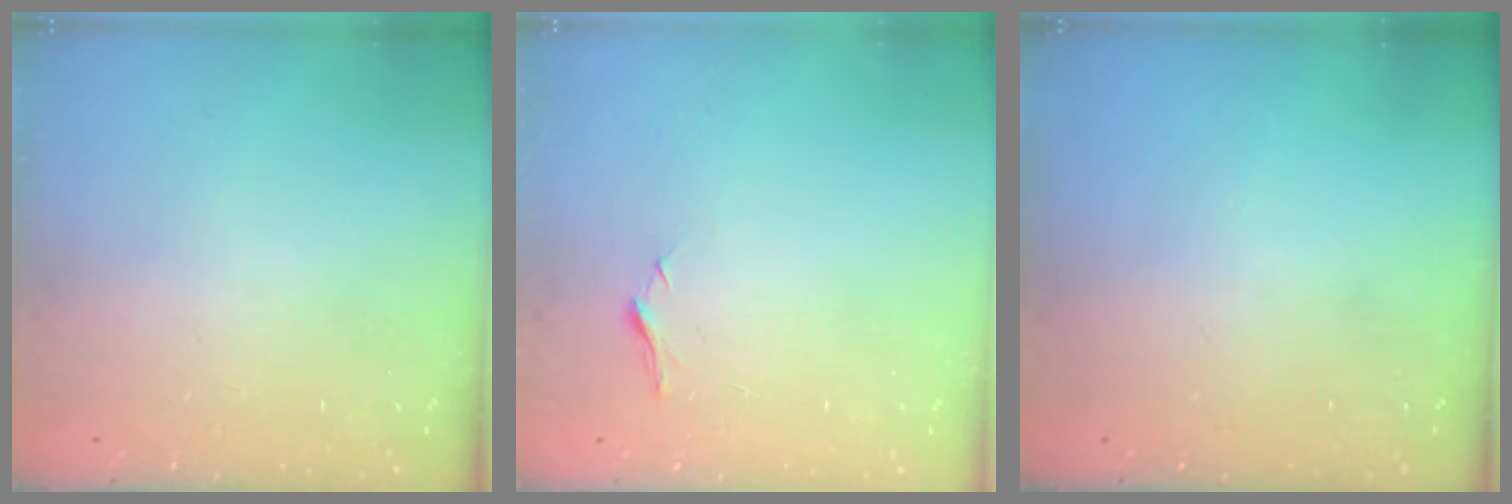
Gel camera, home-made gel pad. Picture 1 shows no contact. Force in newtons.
{"total": 5.0, "press": 5.0, "slide": 0.6}
{"total": 0.0}